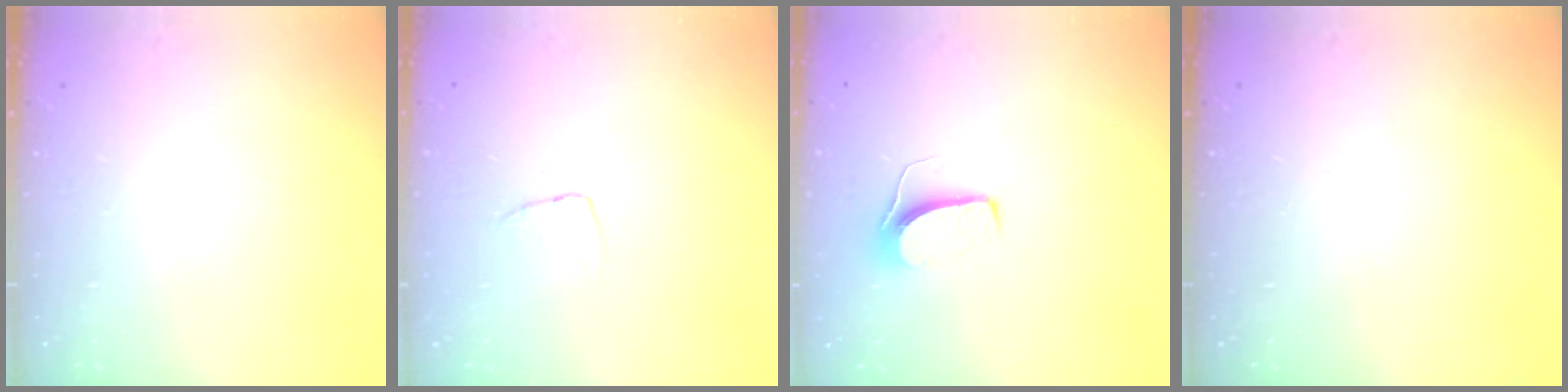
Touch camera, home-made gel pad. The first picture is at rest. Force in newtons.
{"total": 4.5, "press": 4.4, "slide": 0.3}
{"total": 6.8, "press": 6.7, "slide": 0.5}
{"total": 0.0}